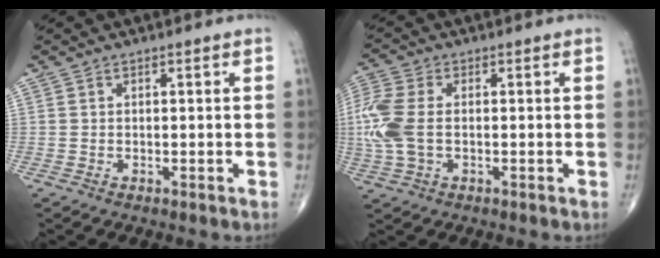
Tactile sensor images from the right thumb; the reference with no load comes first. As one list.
[{"total": 9.4, "force": [-0.2, 5.6, 7.6], "torque": [-0.209, 0.012, -0.005]}]